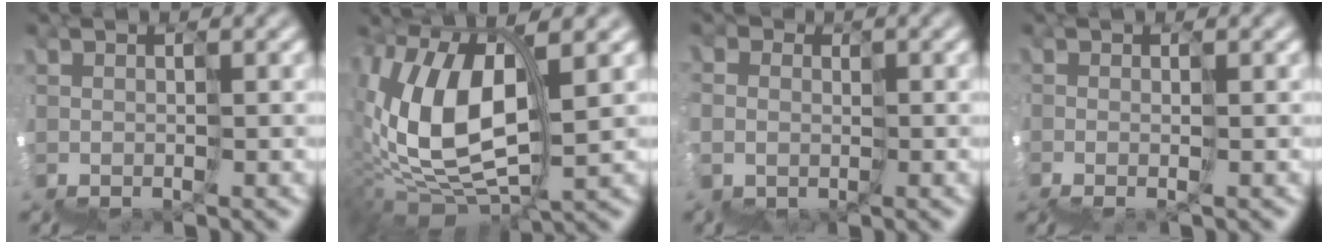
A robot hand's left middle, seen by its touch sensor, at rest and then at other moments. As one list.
[{"total": 6.2, "force": [2.2, 3.2, 4.9], "torque": [-0.124, 0.019, 0.034]}, {"total": 2.5, "force": [-0.6, 2.3, -0.8], "torque": [0.005, -0.007, -0.012]}, {"total": 2.4, "force": [-0.6, 0.9, 2.1], "torque": [-0.007, -0.006, -0.009]}]